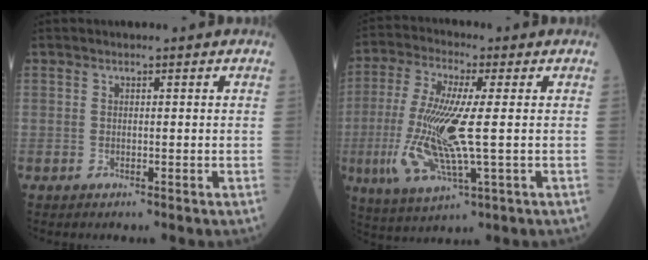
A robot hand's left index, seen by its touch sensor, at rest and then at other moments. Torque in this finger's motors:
{"motor_torque": [1.98, 0.16, 0.62, 0.21]}